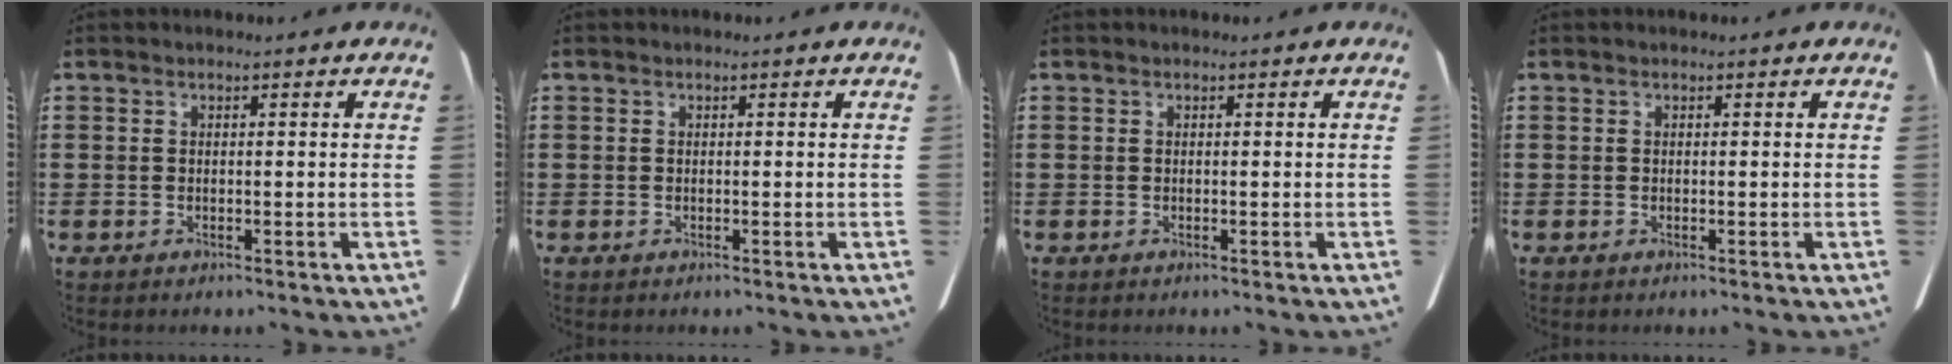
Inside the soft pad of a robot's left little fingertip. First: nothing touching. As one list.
[{"total": 0.0}, {"total": 0.0}, {"total": 0.0}]